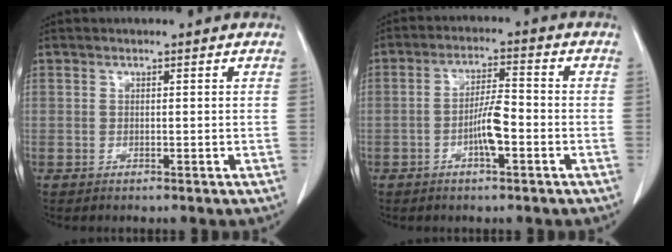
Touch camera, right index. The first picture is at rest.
{"total": 5.4, "force": [-1.7, 1.0, 5.0], "torque": [-0.095, 0.010, -0.029]}